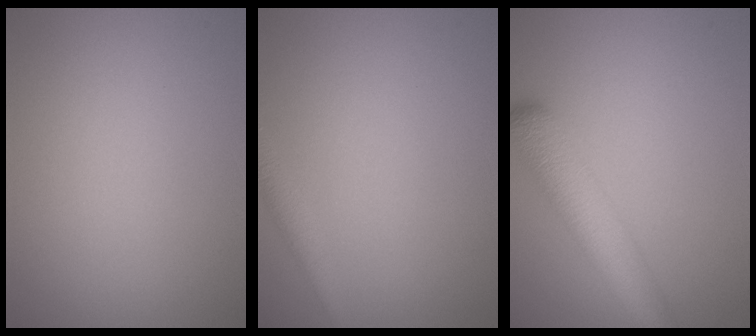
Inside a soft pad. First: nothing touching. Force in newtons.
{"total": 2.4, "press": 2.4, "slide": 0.1}
{"total": 5.7, "press": 5.7, "slide": 0.3}